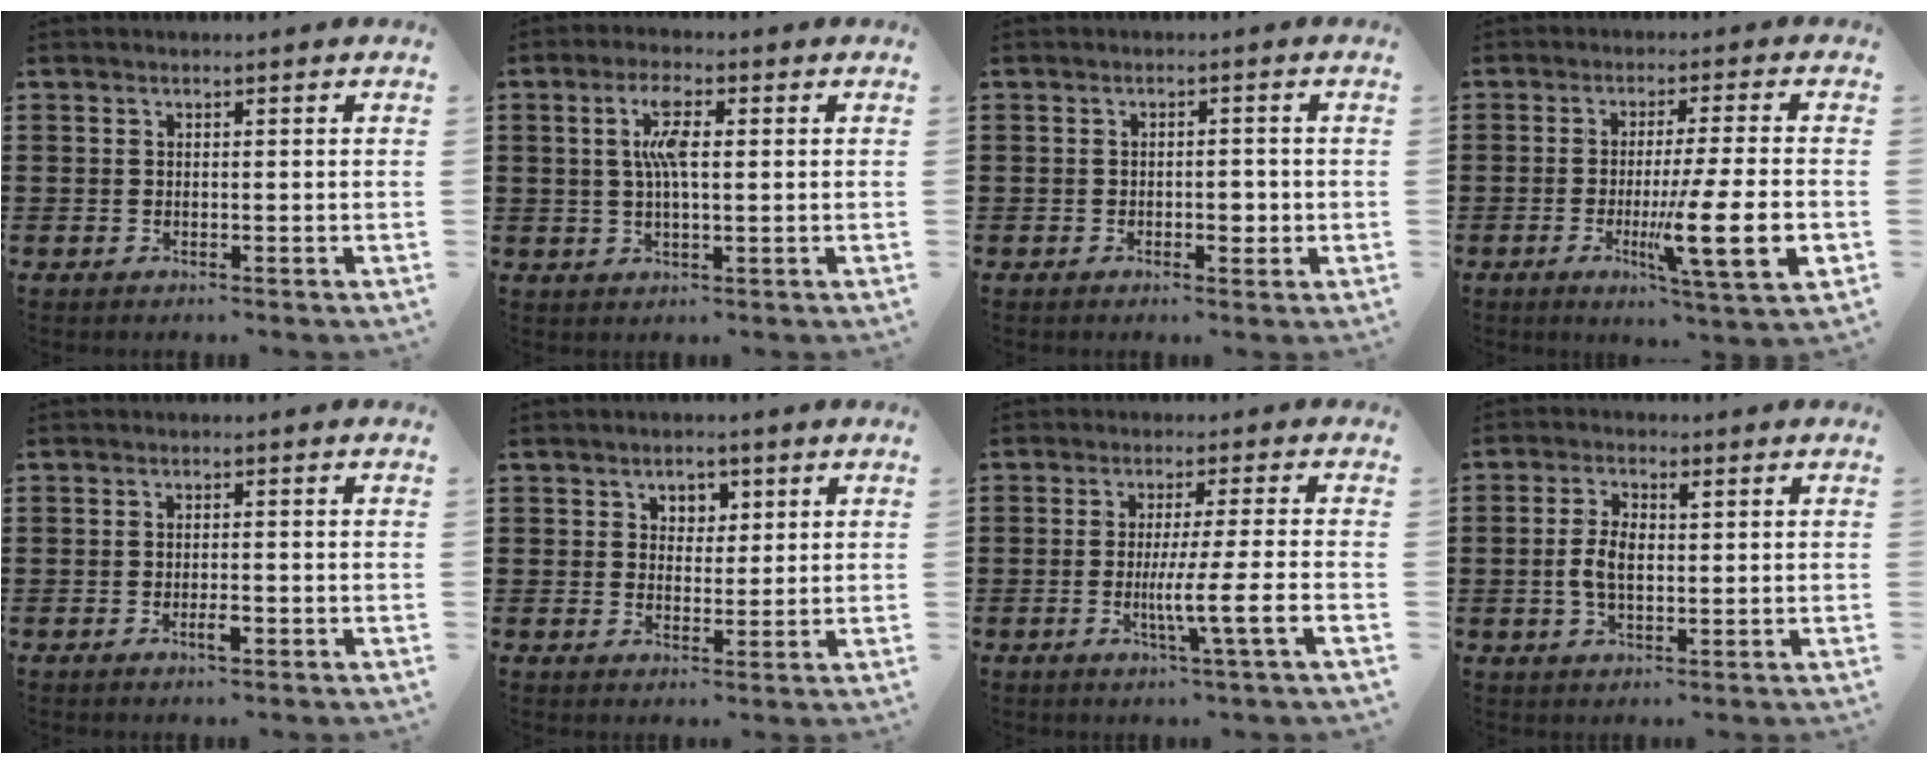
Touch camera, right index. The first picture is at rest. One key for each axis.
{"total": 5.7, "fx": 1.0, "fy": 1.8, "fz": 5.3, "tx": -0.108, "ty": 0.011, "tz": 0.013}
{"total": 2.2, "fx": -0.7, "fy": 1.0, "fz": 1.9, "tx": -0.034, "ty": 0.003, "tz": -0.014}
{"total": 11.4, "fx": -2.6, "fy": 0.7, "fz": 11.1, "tx": -0.194, "ty": -0.022, "tz": -0.048}
{"total": 2.2, "fx": -1.0, "fy": 0.6, "fz": 1.9, "tx": -0.041, "ty": -0.002, "tz": -0.020}
{"total": 2.7, "fx": 1.5, "fy": 2.2, "fz": 0.7, "tx": -0.026, "ty": 0.012, "tz": 0.024}
{"total": 7.2, "fx": -1.9, "fy": -0.7, "fz": 6.9, "tx": -0.113, "ty": -0.016, "tz": -0.032}
{"total": 4.5, "fx": 0.2, "fy": 2.1, "fz": 3.9, "tx": -0.091, "ty": 0.002, "tz": -0.002}